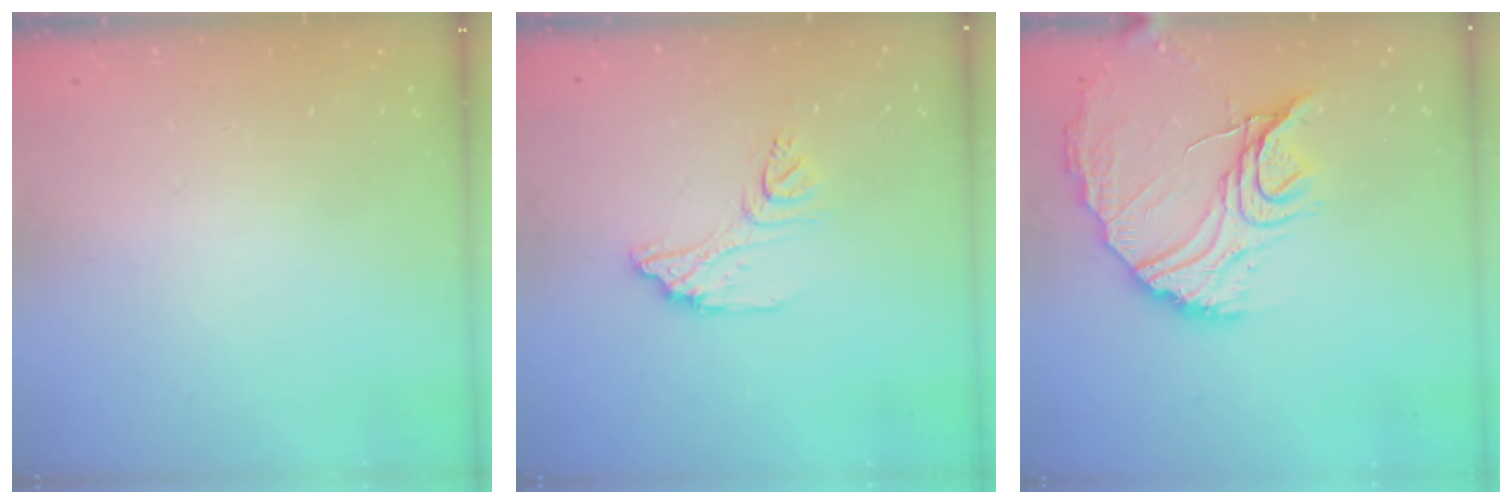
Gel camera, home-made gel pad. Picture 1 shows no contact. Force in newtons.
{"total": 11.1, "press": 11.0, "slide": 1.0}
{"total": 16.8, "press": 16.7, "slide": 1.3}